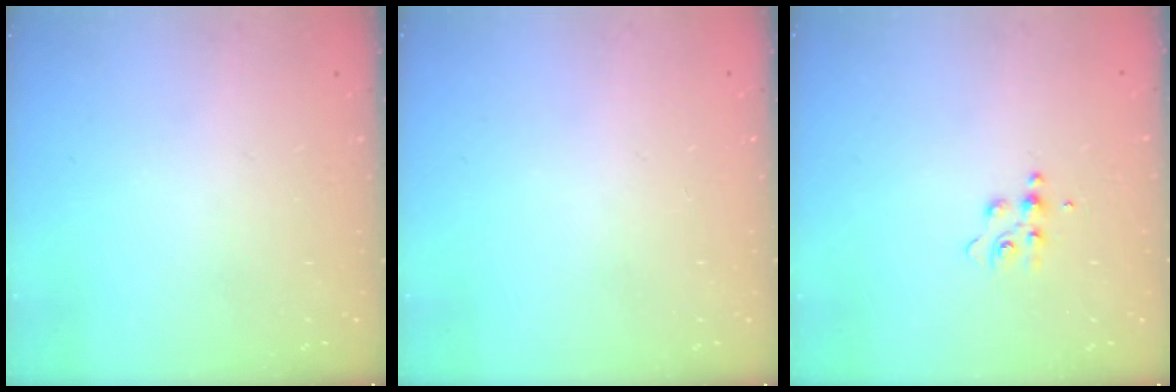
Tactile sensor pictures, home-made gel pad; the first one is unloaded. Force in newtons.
{"total": 0.6, "press": 0.5, "slide": 0.2}
{"total": 5.6, "press": 5.5, "slide": 0.8}